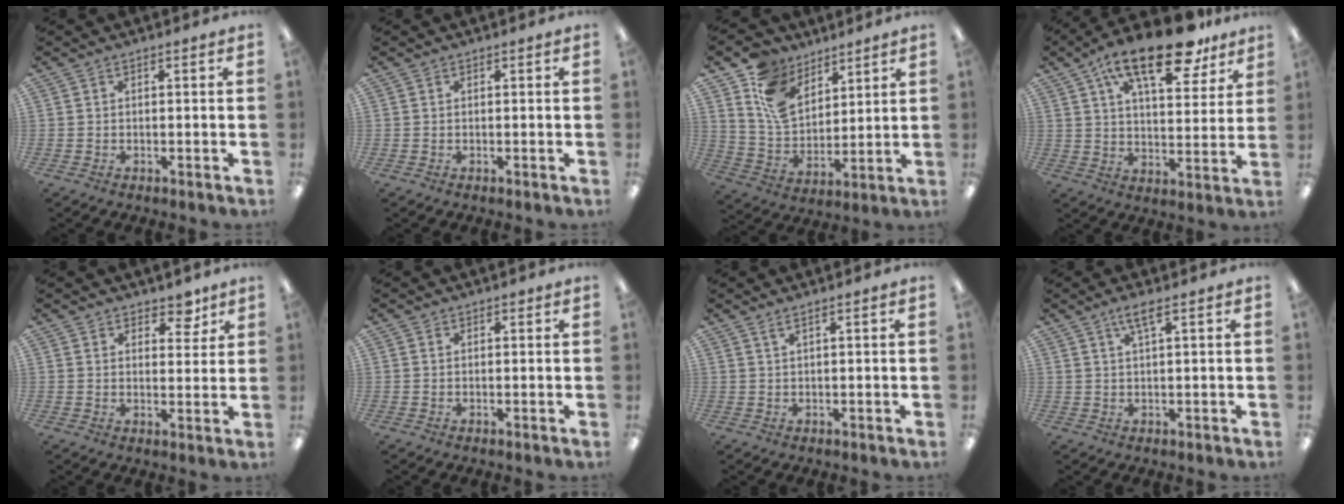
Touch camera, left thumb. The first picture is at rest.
{"total": 0.0}
{"total": 13.1, "force": [8.2, 8.4, 5.7], "torque": [-0.130, -0.033, 0.163]}
{"total": 19.8, "force": [12.6, 7.8, 13.1], "torque": [-0.198, -0.061, 0.204]}
{"total": 5.3, "force": [4.1, 3.0, 1.5], "torque": [-0.011, -0.023, 0.069]}
{"total": 0.6, "force": [0.4, 0.4, 0.1], "torque": [-0.003, 0.002, 0.008]}
{"total": 1.4, "force": [1.0, 0.0, 1.0], "torque": [-0.022, 0.001, 0.017]}
{"total": 3.6, "force": [2.0, 0.5, 2.9], "torque": [-0.063, 0.004, 0.033]}